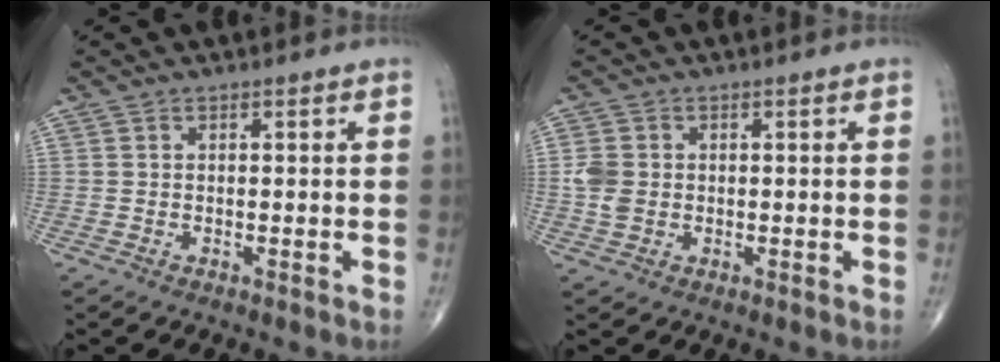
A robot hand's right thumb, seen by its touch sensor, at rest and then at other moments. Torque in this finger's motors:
{"motor_torque": [0.79, 0.72, 0.69, 0.12, 0.02]}